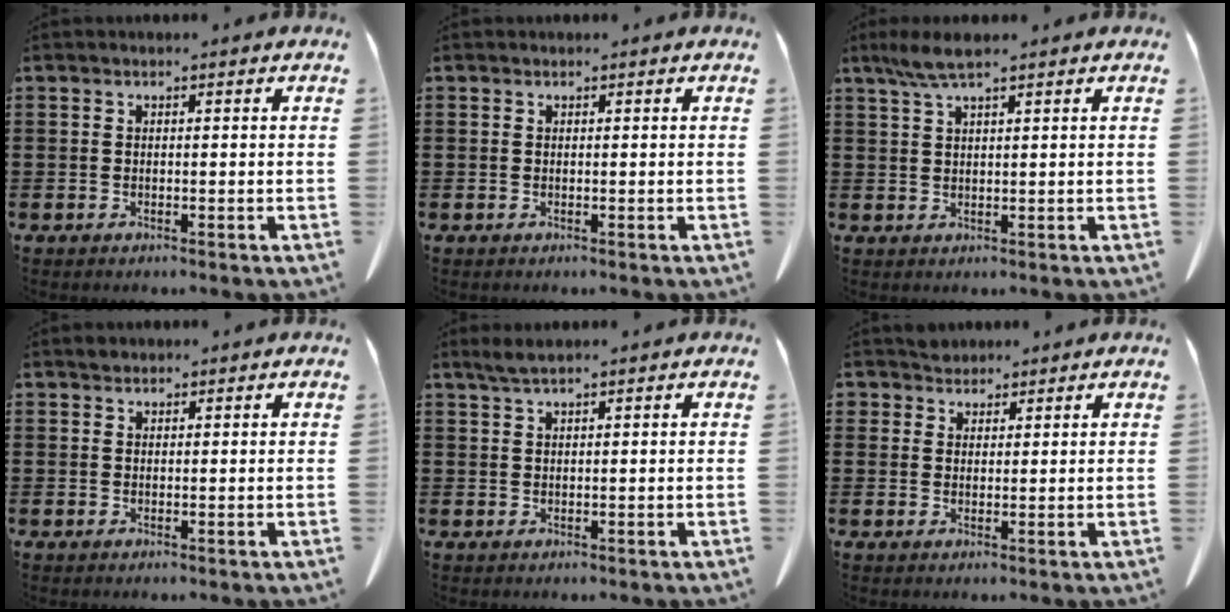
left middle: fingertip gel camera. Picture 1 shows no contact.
{"total": 0.0}
{"total": 4.1, "force": [2.6, 0.6, 3.0], "torque": [-0.063, 0.003, 0.047]}
{"total": 0.7, "force": [0.6, 0.4, 0.0], "torque": [0.005, -0.001, 0.011]}
{"total": 1.8, "force": [1.4, 0.1, 1.2], "torque": [-0.025, 0.000, 0.025]}
{"total": 2.3, "force": [2.1, 0.9, -0.2], "torque": [-0.004, 0.005, 0.043]}